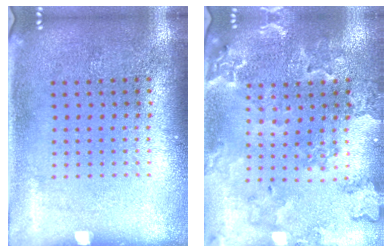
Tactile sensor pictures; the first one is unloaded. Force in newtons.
{"total": 1.9, "press": 1.9, "slide": 0.2}